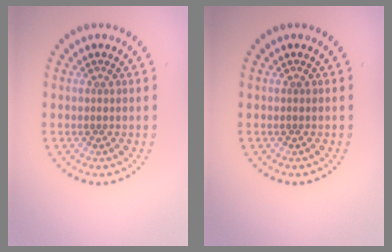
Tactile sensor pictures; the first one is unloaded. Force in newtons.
{"total": 0.0}